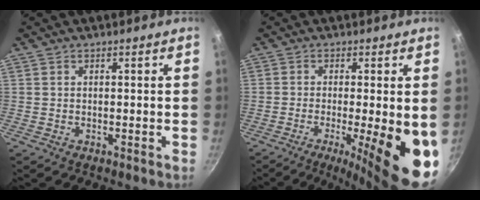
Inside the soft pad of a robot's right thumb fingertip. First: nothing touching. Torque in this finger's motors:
{"motor_torque": [-0.13, 1.32, 0.34, -0.05, 0.22]}